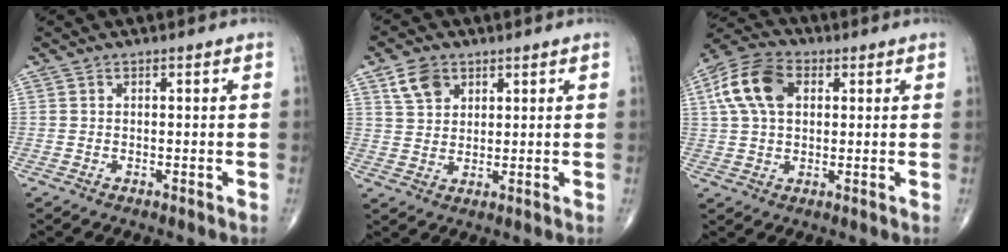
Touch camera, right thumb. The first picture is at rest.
{"total": 6.0, "force": [3.1, 4.2, 2.9], "torque": [-0.036, -0.012, 0.060]}
{"total": 11.7, "force": [3.1, 7.6, 8.4], "torque": [-0.160, 0.018, 0.049]}